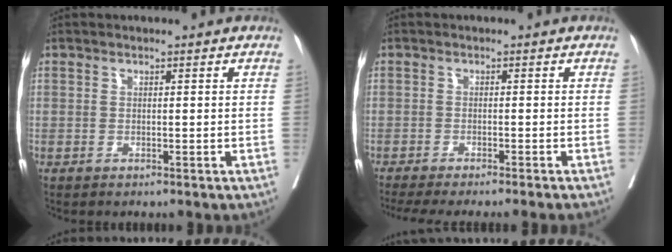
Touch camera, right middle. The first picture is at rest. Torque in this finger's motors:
{"motor_torque": [0.43, -0.50, 0.13, 0.07]}